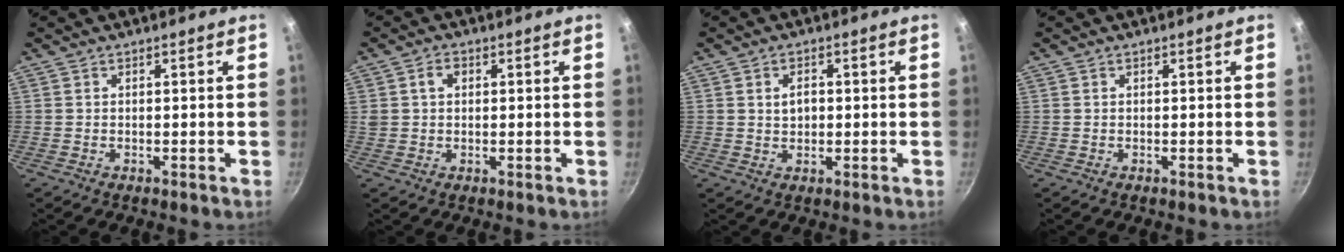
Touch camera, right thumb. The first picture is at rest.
{"total": 3.1, "force": [0.8, 2.4, 1.9], "torque": [-0.021, 0.005, 0.014]}
{"total": 3.2, "force": [0.5, 2.3, 2.2], "torque": [-0.024, 0.005, 0.009]}
{"total": 0.0}